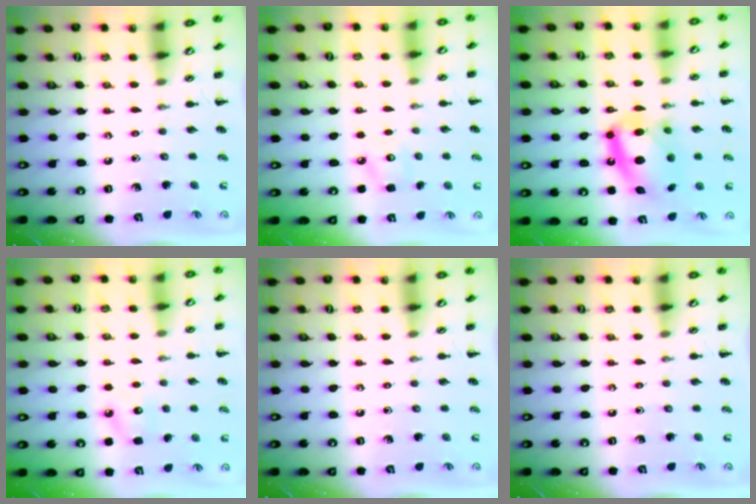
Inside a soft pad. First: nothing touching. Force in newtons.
{"total": 3.5, "press": 3.4, "slide": 0.7}
{"total": 16.0, "press": 15.6, "slide": 3.6}
{"total": 6.7, "press": 6.5, "slide": 1.6}
{"total": 0.0}
{"total": 0.0}